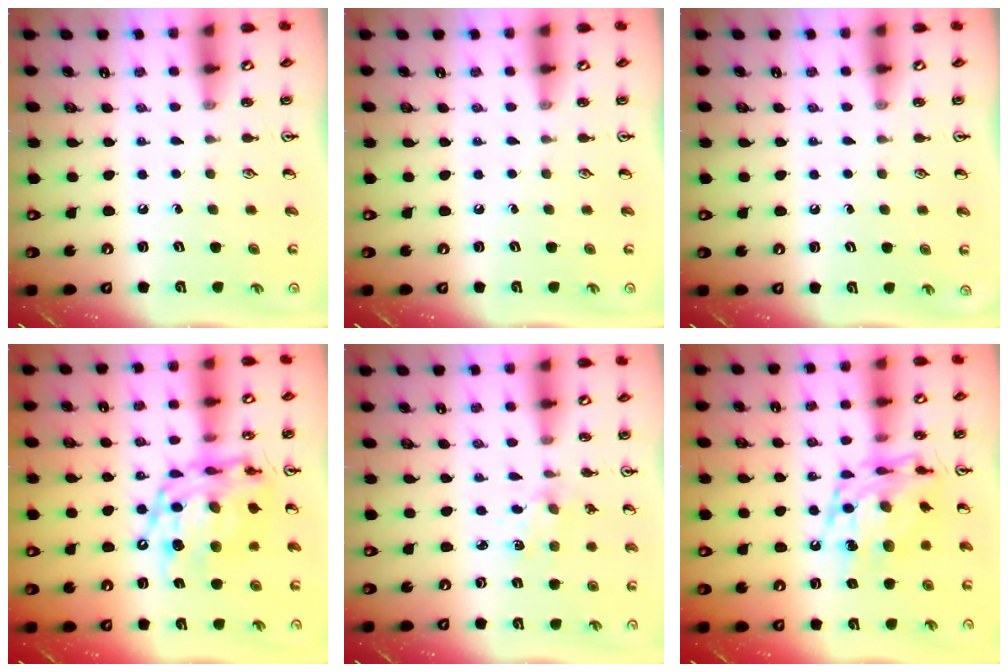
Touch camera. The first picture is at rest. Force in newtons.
{"total": 0.0}
{"total": 0.0}
{"total": 16.6, "press": 16.5, "slide": 1.5}
{"total": 1.5, "press": 1.4, "slide": 0.4}
{"total": 15.3, "press": 15.3, "slide": 1.3}